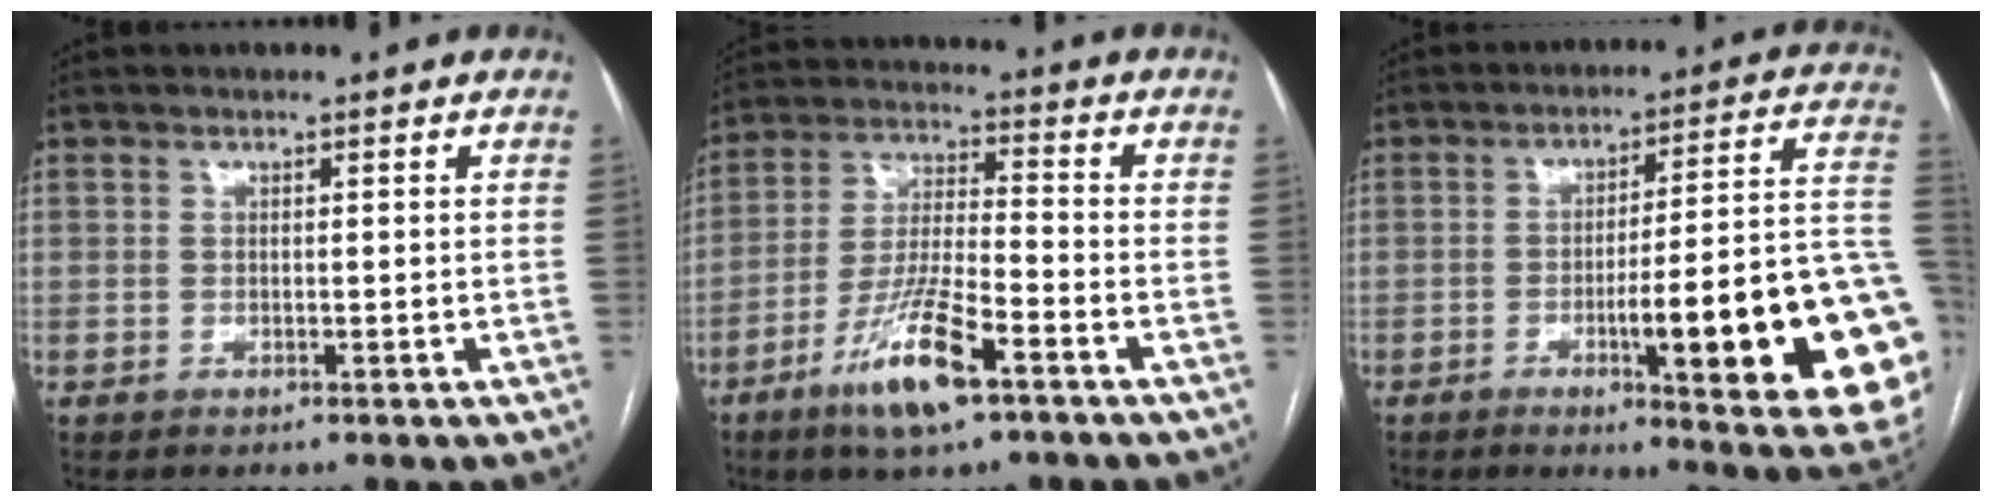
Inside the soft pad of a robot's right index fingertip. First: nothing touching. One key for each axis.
{"total": 11.6, "fx": -6.6, "fy": 1.9, "fz": 9.4, "tx": -0.188, "ty": -0.015, "tz": -0.120}
{"total": 24.1, "fx": -5.8, "fy": 2.2, "fz": 23.2, "tx": -0.207, "ty": 0.005, "tz": -0.072}